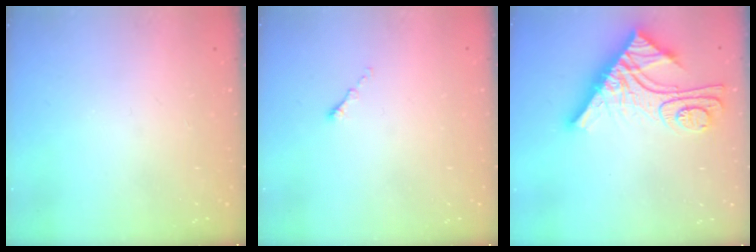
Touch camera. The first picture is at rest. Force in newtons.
{"total": 0.0}
{"total": 14.7, "press": 14.6, "slide": 1.2}